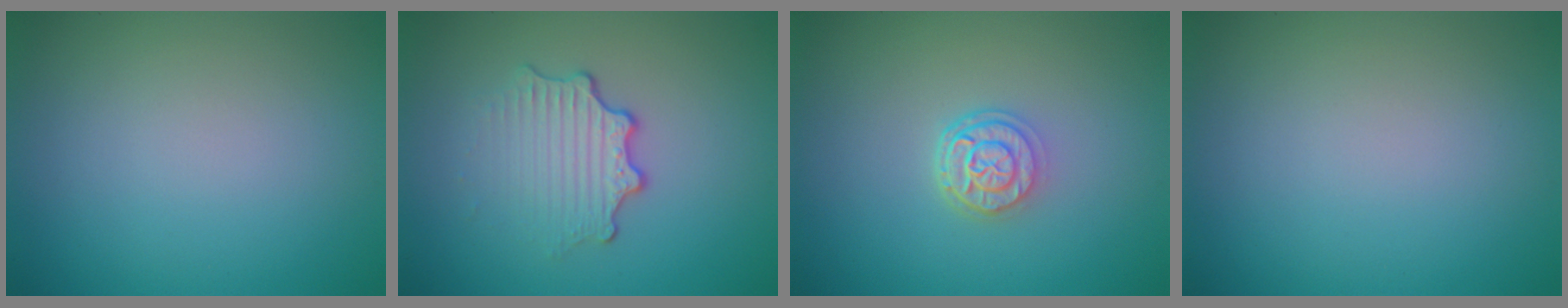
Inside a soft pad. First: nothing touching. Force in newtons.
{"total": 3.3, "press": 2.5, "slide": 2.2}
{"total": 2.8, "press": 2.1, "slide": 1.8}
{"total": 0.0}